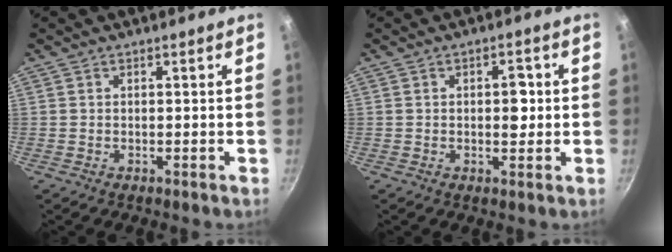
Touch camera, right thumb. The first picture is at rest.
{"total": 3.7, "force": [0.2, 2.1, 3.1], "torque": [-0.026, 0.004, 0.002]}